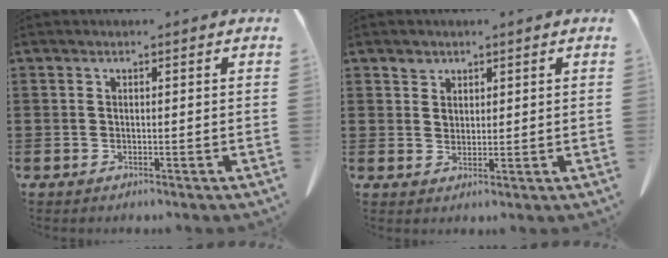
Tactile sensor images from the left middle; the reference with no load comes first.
{"total": 2.1, "force": [1.5, 1.4, 0.2], "torque": [-0.011, 0.002, 0.030]}